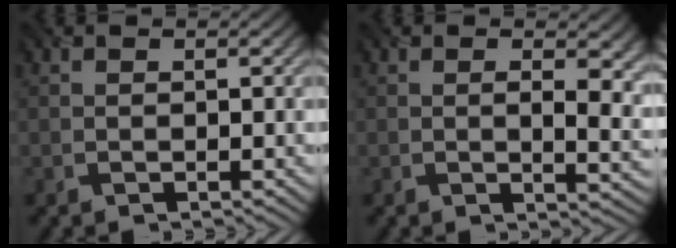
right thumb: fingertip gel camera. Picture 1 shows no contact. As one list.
[{"total": 6.3, "force": [1.0, 3.1, 5.4], "torque": [-0.074, -0.012, 0.024]}]